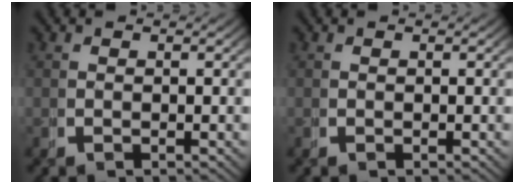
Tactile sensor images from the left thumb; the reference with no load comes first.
{"total": 0.0}